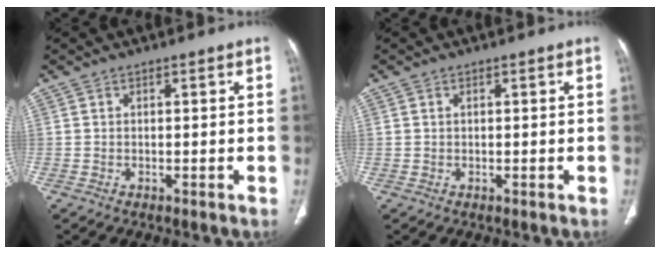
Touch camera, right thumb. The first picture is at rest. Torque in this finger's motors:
{"motor_torque": [-0.32, -0.39, -0.47, 0.27, -0.07]}